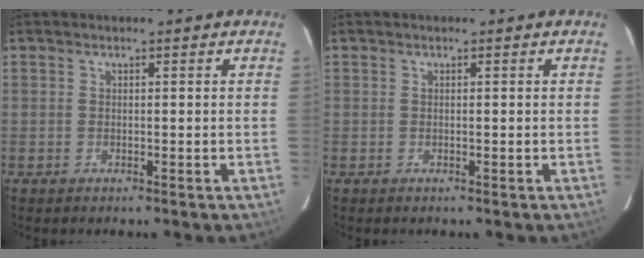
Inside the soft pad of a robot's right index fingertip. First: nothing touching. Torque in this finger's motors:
{"motor_torque": [0.00, 0.00, 0.00, 0.00]}